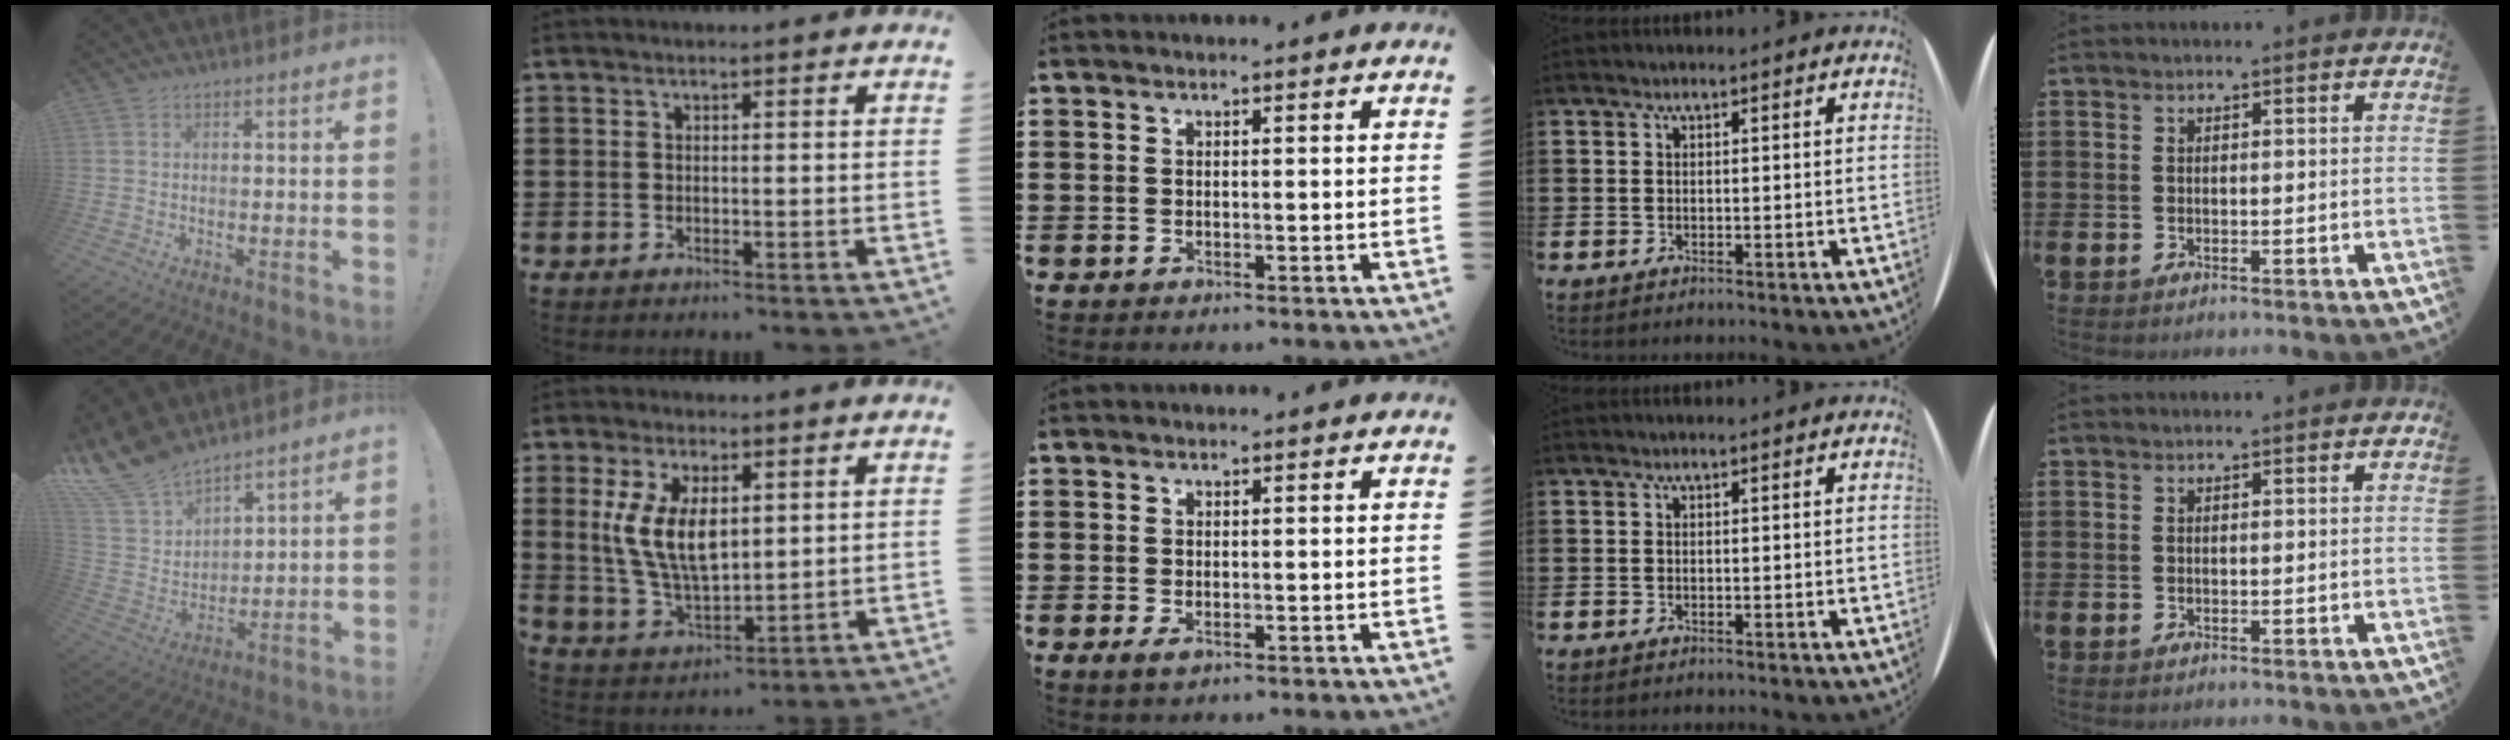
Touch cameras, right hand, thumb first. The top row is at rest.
{"thumb": {"total": 13.7, "force": [11.9, 5.6, 4.0], "torque": [-0.103, -0.088, 0.230]}, "index": {"total": 9.0, "force": [2.1, 4.5, 7.5], "torque": [-0.170, 0.003, 0.034]}, "middle": {"total": 0.9, "force": [-0.2, 0.6, 0.6], "torque": [-0.014, 0.001, -0.004]}}